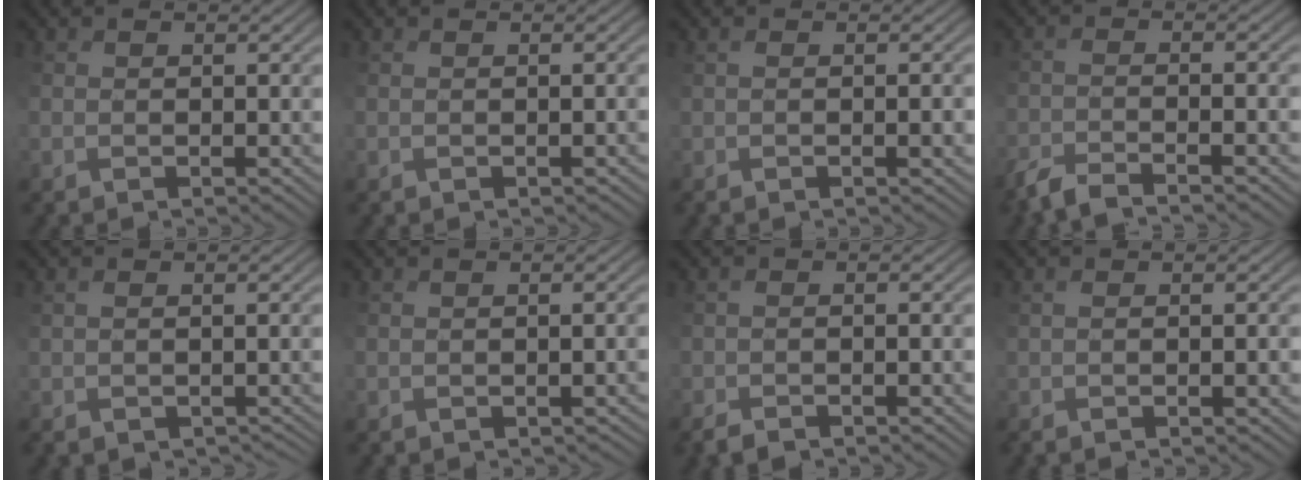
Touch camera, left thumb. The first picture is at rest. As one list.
[{"total": 0.9, "force": [-0.6, 0.4, 0.5], "torque": [0.000, 0.000, -0.003]}, {"total": 1.7, "force": [-0.9, 0.4, 1.4], "torque": [-0.014, -0.001, -0.006]}, {"total": 4.0, "force": [-3.4, 0.0, 2.1], "torque": [-0.039, 0.003, -0.066]}, {"total": 2.3, "force": [-1.8, 1.2, 0.7], "torque": [0.003, 0.002, -0.016]}, {"total": 1.8, "force": [-1.2, 0.9, 1.0], "torque": [-0.001, -0.001, -0.009]}, {"total": 2.4, "force": [-2.2, 0.1, 1.1], "torque": [-0.016, -0.002, -0.039]}, {"total": 1.6, "force": [-1.0, 0.1, 1.2], "torque": [-0.012, 0.001, -0.005]}]